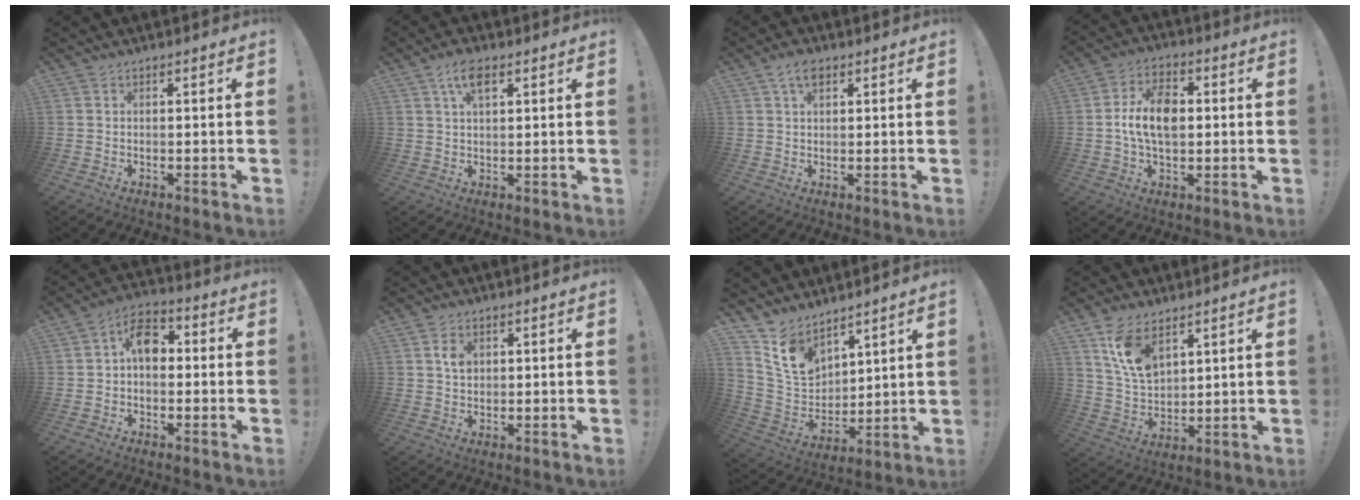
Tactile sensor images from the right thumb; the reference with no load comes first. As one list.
[{"total": 6.2, "force": [2.9, 2.9, 4.7], "torque": [-0.075, -0.004, 0.048]}, {"total": 4.7, "force": [2.4, 2.7, 3.1], "torque": [-0.051, 0.000, 0.043]}, {"total": 12.0, "force": [0.2, 7.2, 9.5], "torque": [-0.171, 0.006, 0.001]}, {"total": 8.3, "force": [0.7, 5.6, 6.1], "torque": [-0.099, 0.018, 0.017]}, {"total": 3.9, "force": [1.3, 2.8, 2.5], "torque": [-0.035, -0.001, 0.021]}, {"total": 12.8, "force": [9.5, 7.3, 4.4], "torque": [-0.106, -0.059, 0.191]}, {"total": 11.8, "force": [7.0, 6.8, 6.8], "torque": [-0.134, -0.030, 0.134]}]